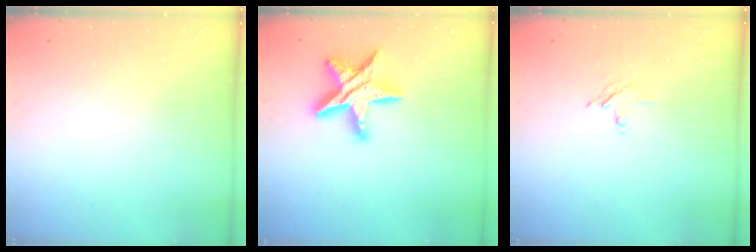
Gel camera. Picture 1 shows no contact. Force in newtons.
{"total": 14.5, "press": 14.5, "slide": 0.6}
{"total": 2.3, "press": 2.2, "slide": 0.3}